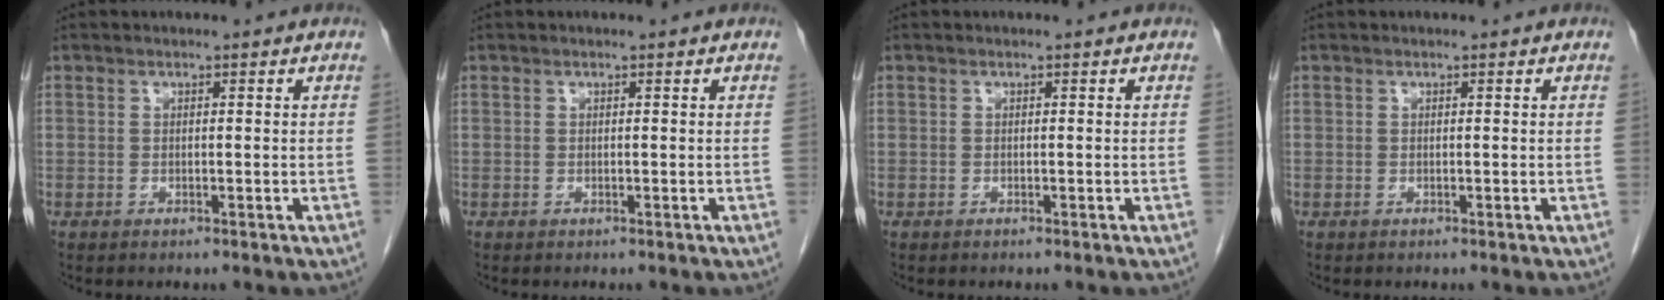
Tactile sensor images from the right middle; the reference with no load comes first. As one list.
[{"total": 0.0}, {"total": 0.0}, {"total": 0.0}]